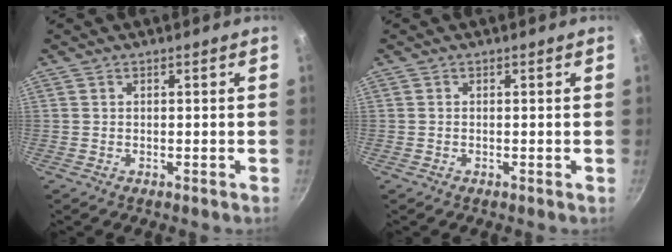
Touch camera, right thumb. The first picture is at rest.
{"total": 0.0}